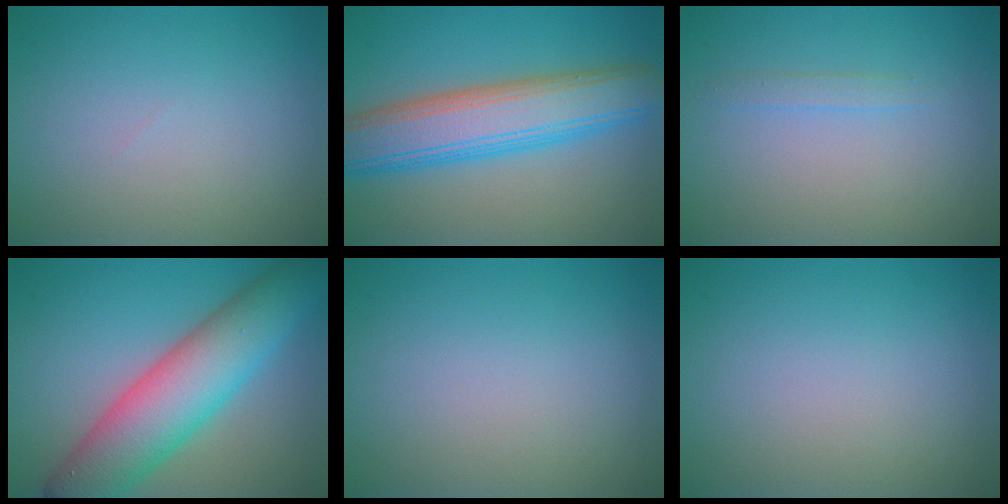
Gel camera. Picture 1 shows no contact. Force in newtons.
{"total": 8.4, "press": 8.3, "slide": 0.6}
{"total": 0.8, "press": 0.8, "slide": 0.1}
{"total": 9.8, "press": 9.8, "slide": 0.1}
{"total": 0.0}
{"total": 0.0}